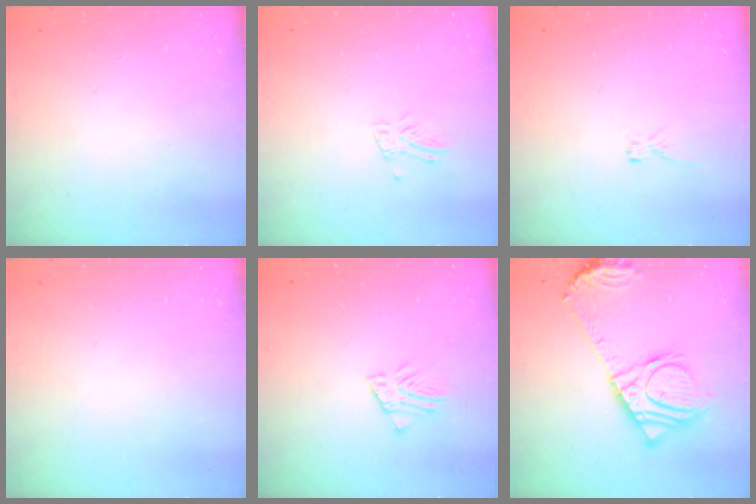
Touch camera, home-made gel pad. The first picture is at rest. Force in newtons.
{"total": 1.9, "press": 1.9, "slide": 0.2}
{"total": 2.8, "press": 2.8, "slide": 0.1}
{"total": 0.0}
{"total": 2.4, "press": 2.4, "slide": 0.2}
{"total": 17.3, "press": 17.0, "slide": 3.6}